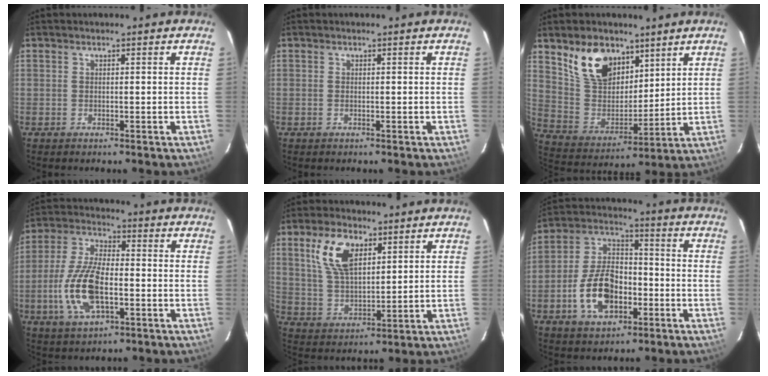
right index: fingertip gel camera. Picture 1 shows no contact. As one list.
[{"total": 0.0}, {"total": 14.4, "force": [8.8, 8.6, 7.5], "torque": [-0.153, 0.012, 0.180]}, {"total": 13.5, "force": [-3.6, 5.8, 11.6], "torque": [-0.249, 0.001, -0.068]}, {"total": 10.8, "force": [4.9, 5.7, 7.7], "torque": [-0.150, 0.014, 0.103]}, {"total": 13.2, "force": [-4.8, 7.8, 9.5], "torque": [-0.193, 0.019, -0.078]}]